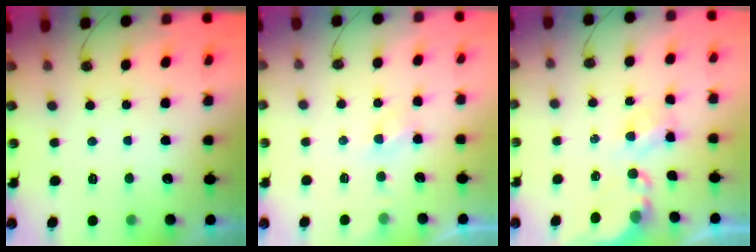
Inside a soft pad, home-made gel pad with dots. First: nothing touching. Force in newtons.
{"total": 3.3, "press": 3.3, "slide": 0.5}
{"total": 3.9, "press": 3.9, "slide": 0.1}